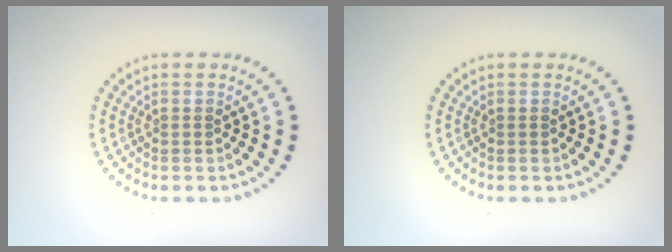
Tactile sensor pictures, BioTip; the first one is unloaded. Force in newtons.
{"total": 0.0}